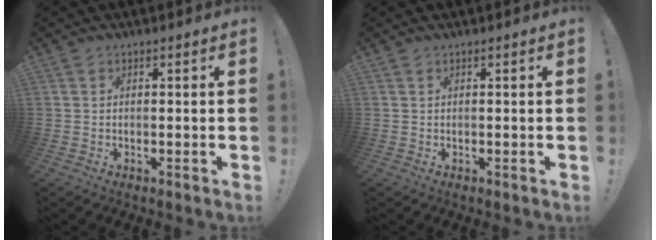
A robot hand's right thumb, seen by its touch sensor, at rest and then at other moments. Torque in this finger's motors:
{"motor_torque": [0.03, -0.02, -0.22, -0.02, -0.02]}